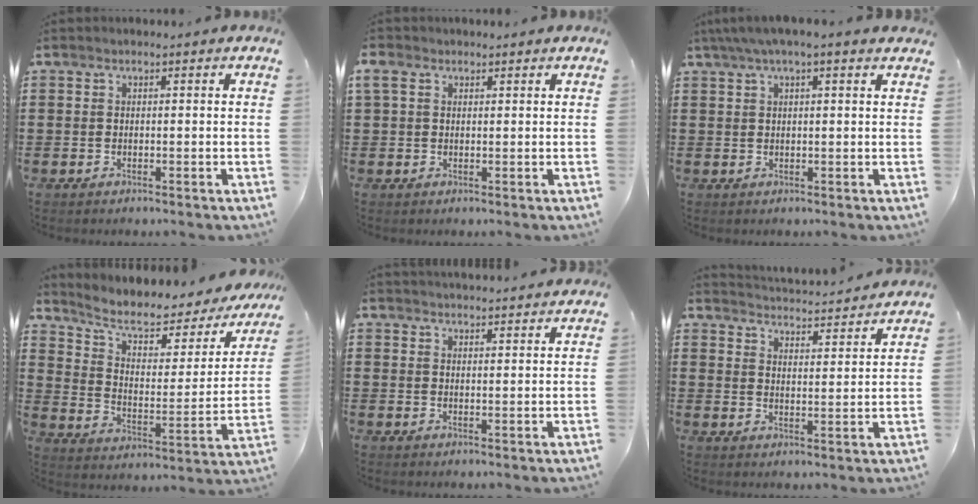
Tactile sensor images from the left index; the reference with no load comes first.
{"total": 2.3, "force": [1.0, 1.4, 1.5], "torque": [-0.035, 0.005, 0.018]}
{"total": 2.7, "force": [1.6, 0.3, 2.2], "torque": [-0.045, 0.004, 0.029]}
{"total": 6.6, "force": [4.4, 2.8, 4.0], "torque": [-0.093, -0.028, 0.071]}
{"total": 2.3, "force": [2.3, -0.4, -0.1], "torque": [-0.005, -0.009, 0.046]}
{"total": 3.6, "force": [3.5, -0.7, 0.1], "torque": [-0.019, -0.032, 0.058]}